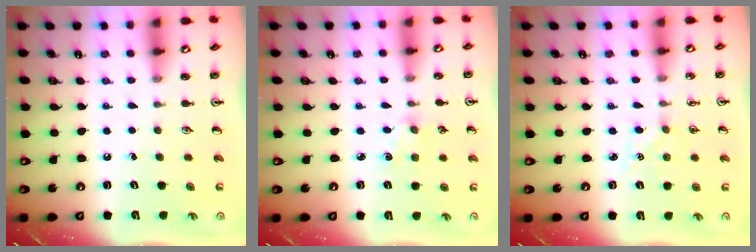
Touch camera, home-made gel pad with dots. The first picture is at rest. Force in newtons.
{"total": 2.5, "press": 2.5, "slide": 0.4}
{"total": 4.2, "press": 4.1, "slide": 0.5}